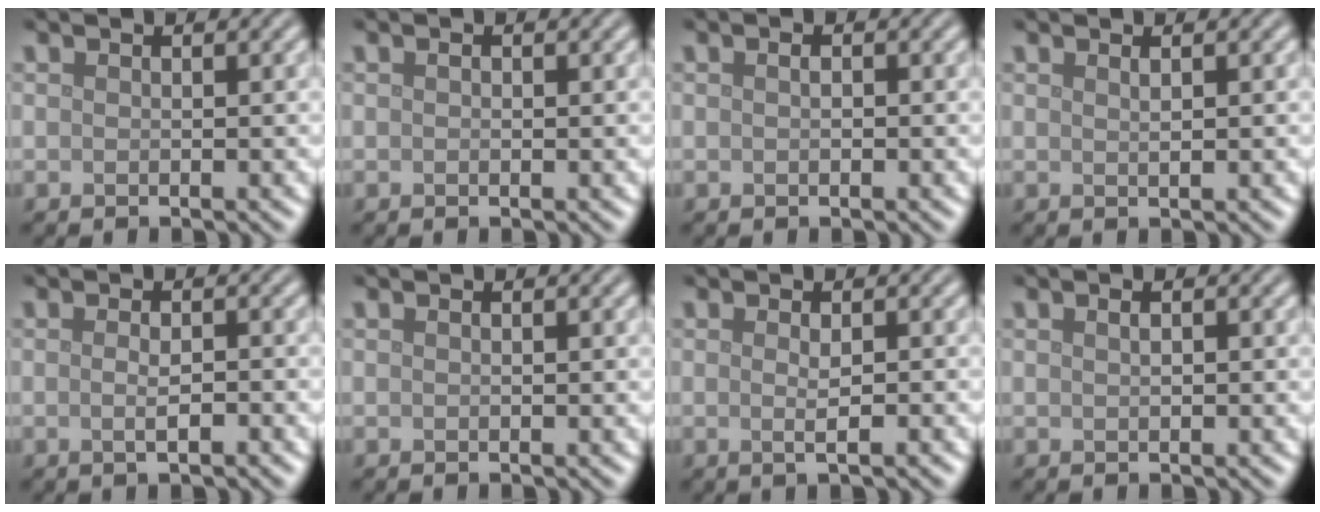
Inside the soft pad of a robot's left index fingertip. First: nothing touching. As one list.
[{"total": 0.6, "force": [0.1, 0.3, 0.4], "torque": [-0.008, -0.001, 0.000]}, {"total": 1.2, "force": [0.3, 0.7, 0.9], "torque": [-0.008, 0.000, -0.004]}, {"total": 0.8, "force": [0.4, 0.2, 0.6], "torque": [-0.008, 0.002, 0.007]}, {"total": 2.0, "force": [-0.4, 0.5, 1.9], "torque": [-0.031, -0.002, -0.005]}, {"total": 0.0}, {"total": 1.8, "force": [-0.1, 0.4, 1.8], "torque": [-0.030, -0.003, -0.002]}, {"total": 0.8, "force": [0.3, 0.3, 0.7], "torque": [-0.012, 0.002, 0.007]}]